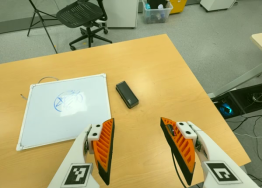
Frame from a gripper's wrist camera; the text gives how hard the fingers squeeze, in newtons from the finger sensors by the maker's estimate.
{"total": 0.0}